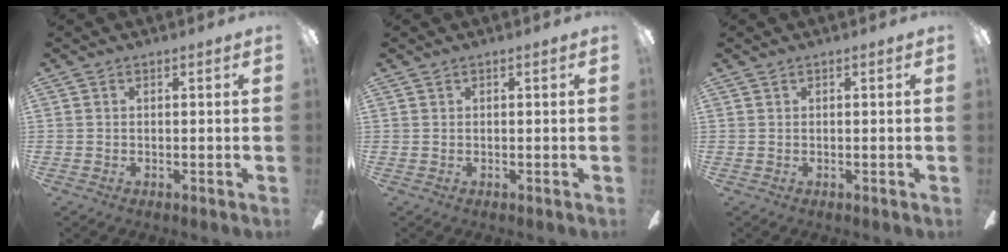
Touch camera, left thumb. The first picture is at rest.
{"total": 0.0}
{"total": 0.0}